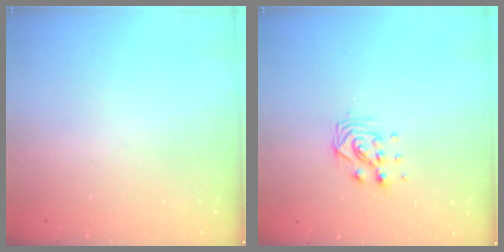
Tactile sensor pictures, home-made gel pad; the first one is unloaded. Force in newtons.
{"total": 6.1, "press": 6.1, "slide": 0.3}